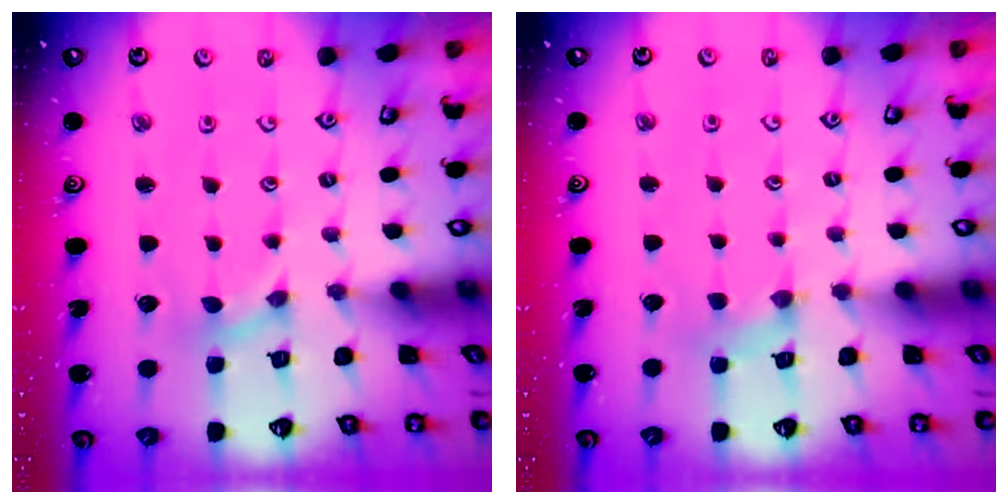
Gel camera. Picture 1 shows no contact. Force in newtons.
{"total": 2.0, "press": 1.9, "slide": 0.3}